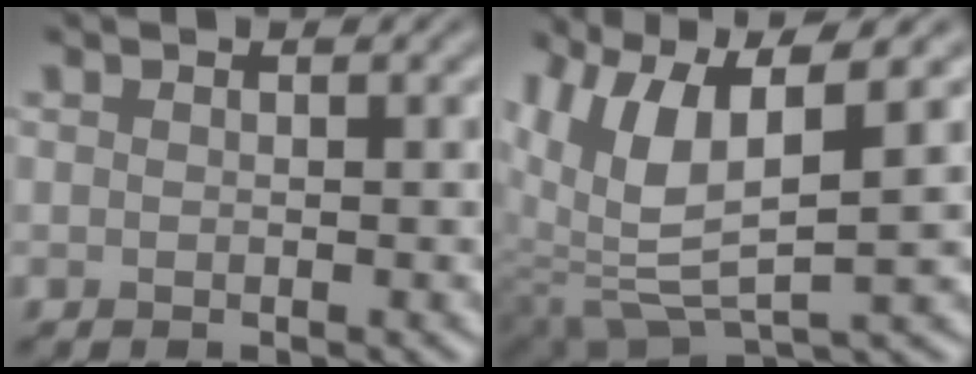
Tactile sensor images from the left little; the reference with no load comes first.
{"total": 8.2, "force": [2.8, 2.9, 7.1], "torque": [-0.154, 0.001, 0.055]}